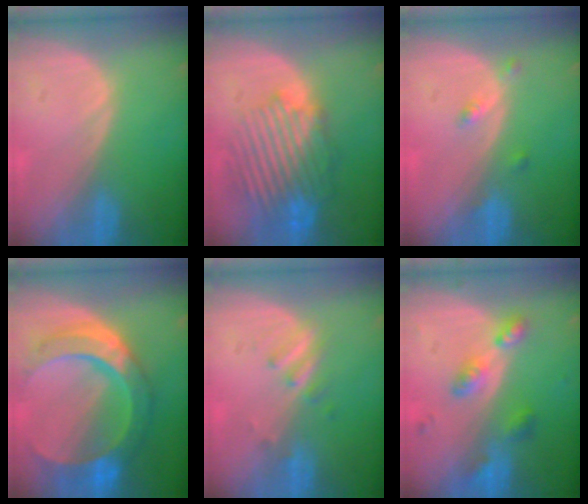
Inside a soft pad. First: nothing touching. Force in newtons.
{"total": 10.2, "press": 9.5, "slide": 3.9}
{"total": 2.2, "press": 1.8, "slide": 1.3}
{"total": 11.0, "press": 11.0, "slide": 0.9}
{"total": 2.8, "press": 2.6, "slide": 1.2}
{"total": 5.3, "press": 5.2, "slide": 0.9}